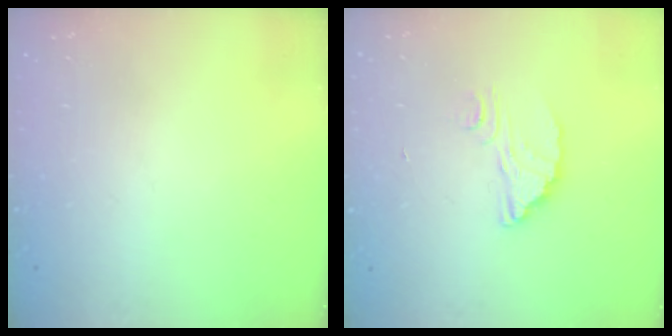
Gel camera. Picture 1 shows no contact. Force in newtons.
{"total": 3.1, "press": 3.1, "slide": 0.2}